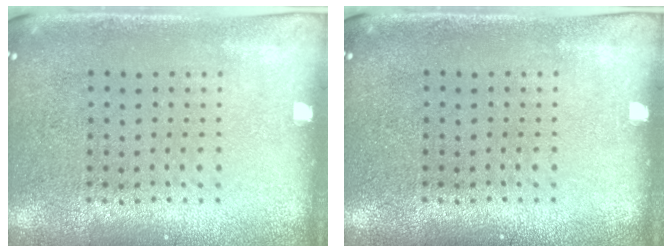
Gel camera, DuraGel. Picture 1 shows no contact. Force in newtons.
{"total": 0.0}